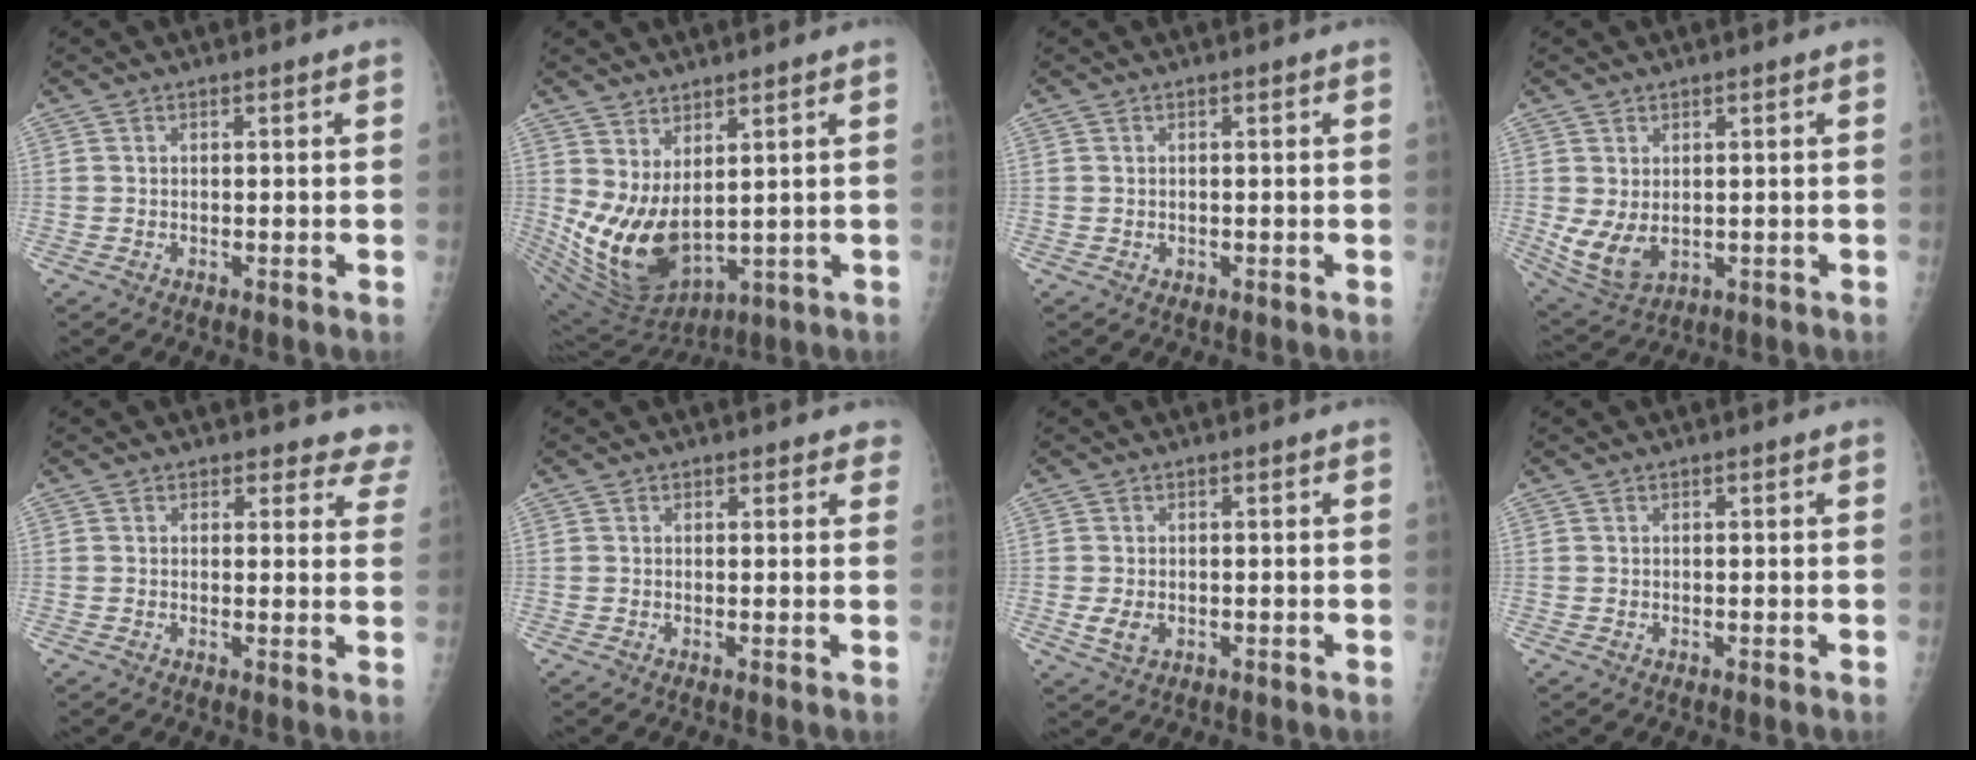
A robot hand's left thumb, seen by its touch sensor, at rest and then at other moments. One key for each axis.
{"total": 13.7, "fx": 2.7, "fy": 7.4, "fz": 11.2, "tx": -0.202, "ty": -0.042, "tz": 0.080}
{"total": 0.6, "fx": 0.0, "fy": 0.5, "fz": 0.2, "tx": -0.002, "ty": 0.000, "tz": 0.000}
{"total": 7.1, "fx": 0.0, "fy": 4.8, "fz": 5.3, "tx": -0.096, "ty": -0.015, "tz": 0.019}
{"total": 6.9, "fx": 6.0, "fy": 3.3, "fz": -0.1, "tx": 0.063, "ty": -0.023, "tz": 0.033}
{"total": 2.0, "fx": 1.6, "fy": 1.3, "fz": 0.2, "tx": 0.025, "ty": -0.005, "tz": 0.006}
{"total": 3.2, "fx": -0.6, "fy": 2.2, "fz": 2.2, "tx": -0.043, "ty": -0.004, "tz": -0.005}
{"total": 0.0}